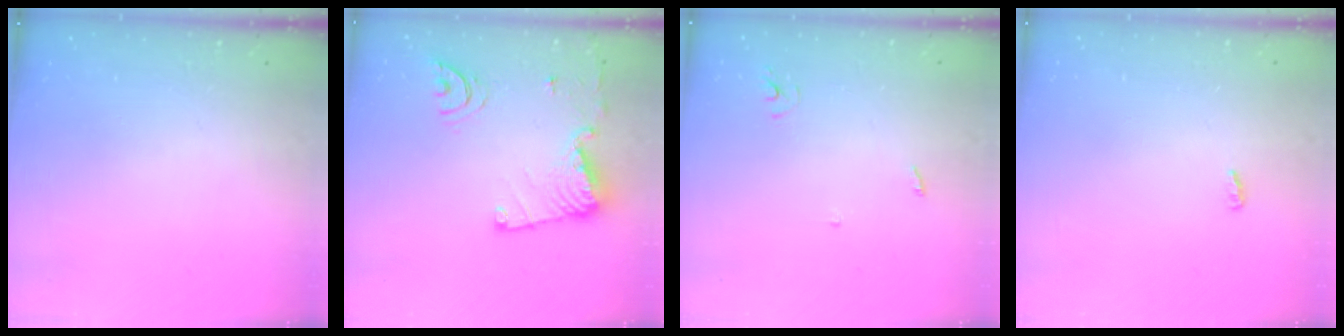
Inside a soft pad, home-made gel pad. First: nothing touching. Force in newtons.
{"total": 14.2, "press": 14.2, "slide": 1.4}
{"total": 2.5, "press": 2.5, "slide": 0.1}
{"total": 2.9, "press": 2.6, "slide": 1.3}